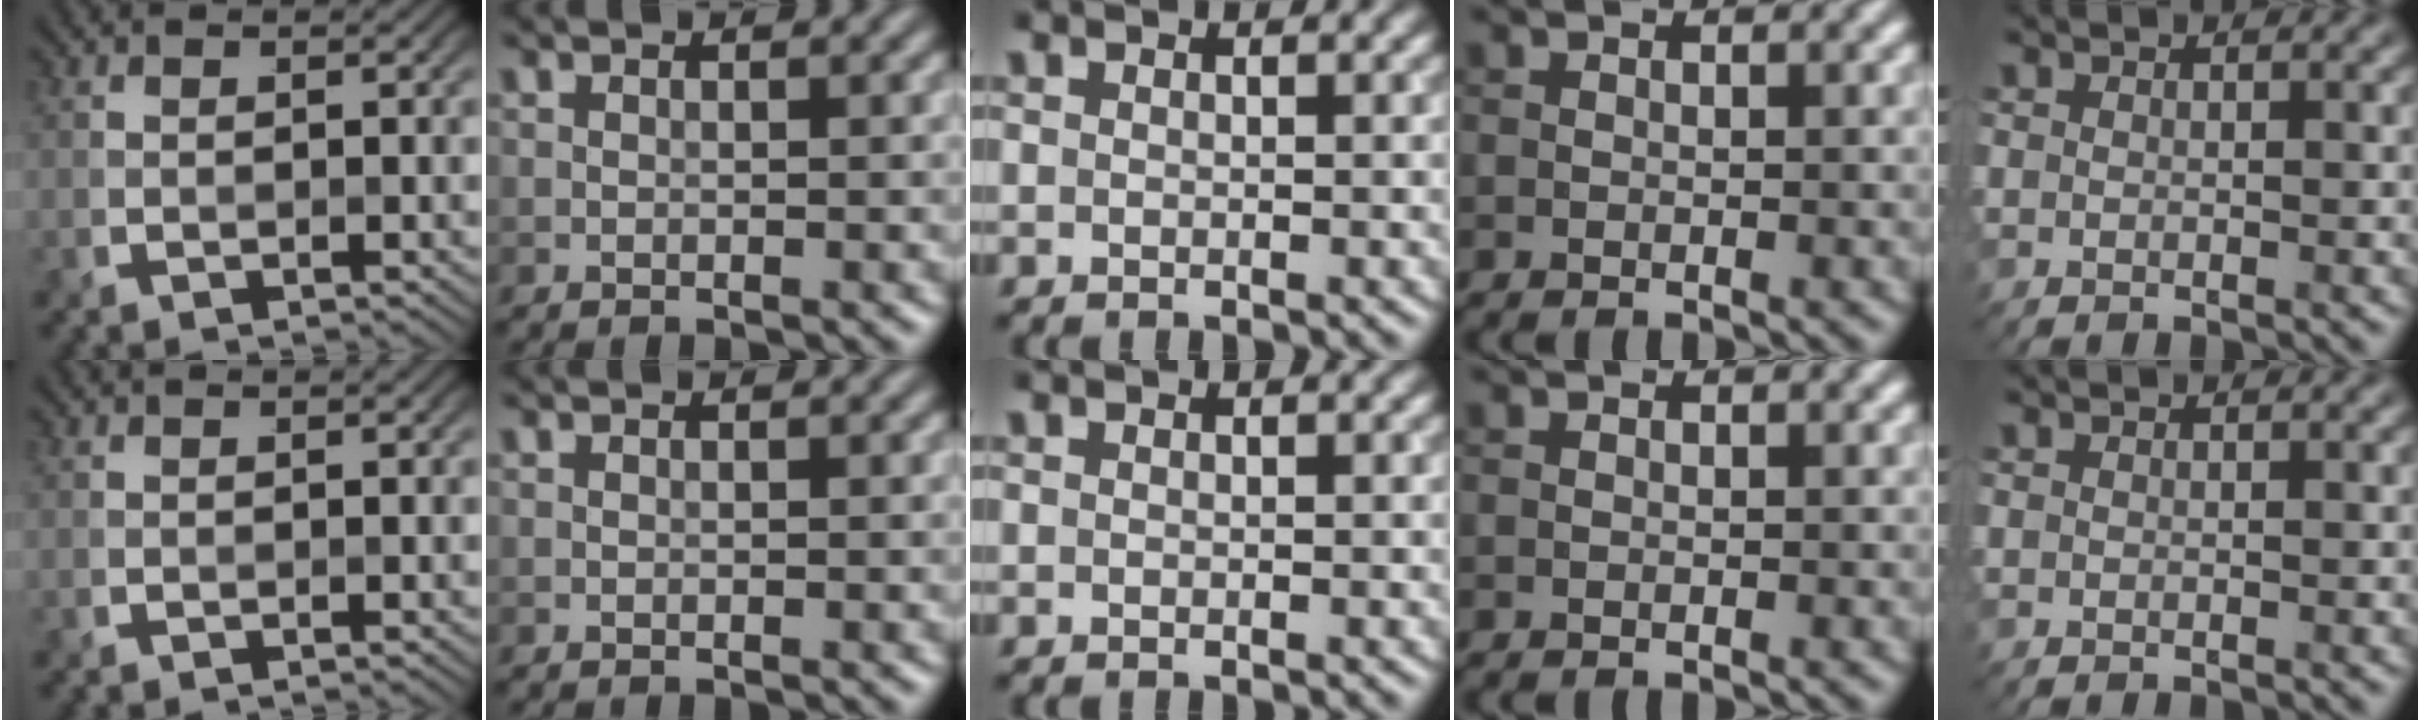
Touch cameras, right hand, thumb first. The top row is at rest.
{}